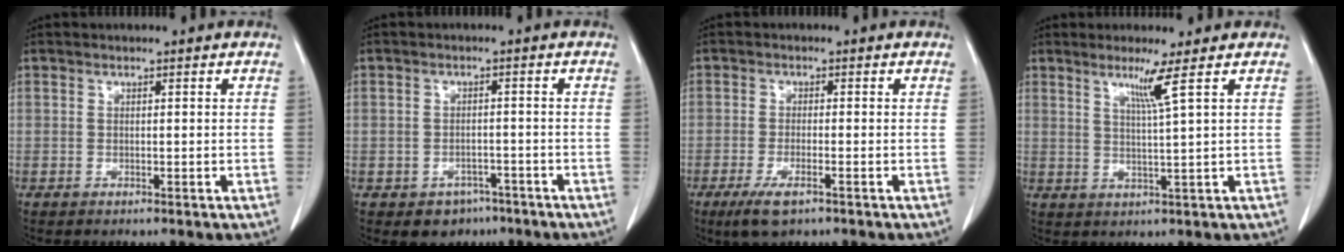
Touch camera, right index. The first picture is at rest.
{"total": 4.0, "force": [-2.5, 2.9, 0.8], "torque": [-0.003, 0.010, -0.029]}
{"total": 4.6, "force": [-2.8, 1.0, 3.5], "torque": [-0.072, -0.010, -0.047]}
{"total": 4.1, "force": [2.1, -1.7, 3.1], "torque": [-0.059, -0.011, 0.044]}